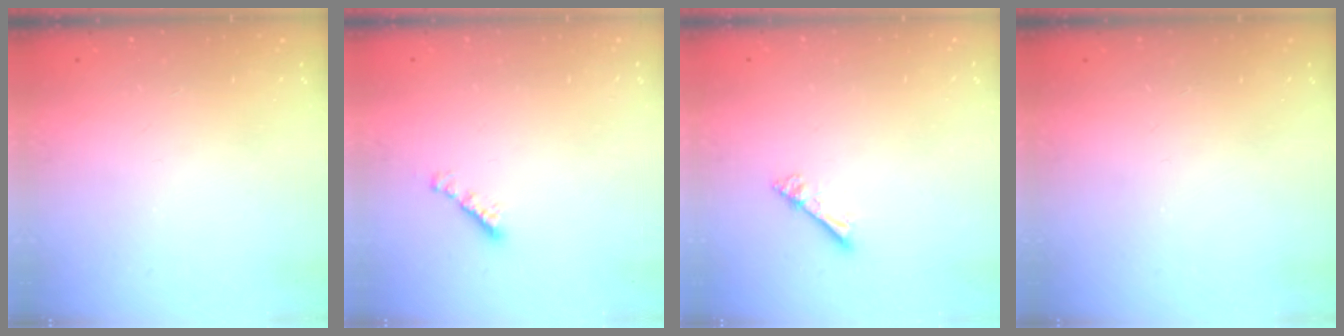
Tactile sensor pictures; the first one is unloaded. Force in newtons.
{"total": 2.3, "press": 2.2, "slide": 0.4}
{"total": 1.8, "press": 1.8, "slide": 0.1}
{"total": 0.0}